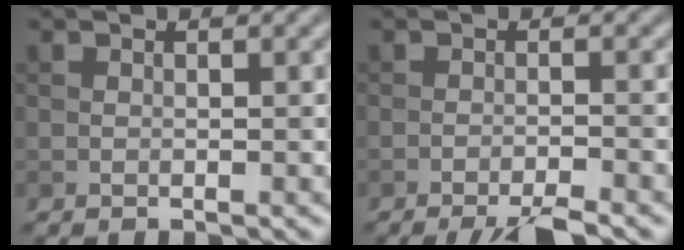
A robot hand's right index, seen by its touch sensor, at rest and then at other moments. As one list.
[{"total": 3.8, "force": [-2.9, 0.4, 2.4], "torque": [-0.036, 0.002, -0.056]}]